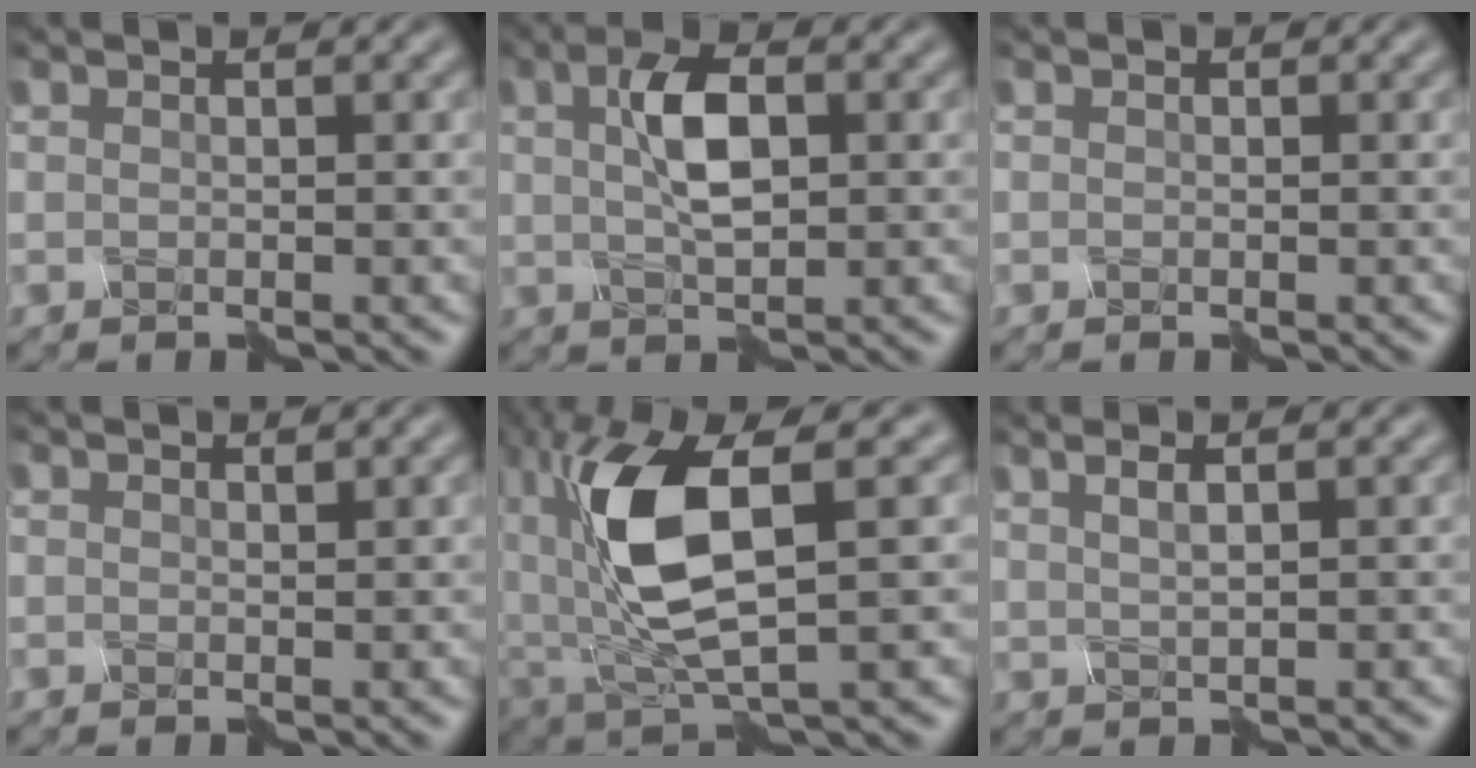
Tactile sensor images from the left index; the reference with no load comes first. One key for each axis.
{"total": 4.4, "fx": 0.5, "fy": 1.8, "fz": 4.0, "tx": -0.084, "ty": 0.009, "tz": 0.008}
{"total": 0.5, "fx": -0.4, "fy": 0.3, "fz": 0.0, "tx": 0.002, "ty": 0.000, "tz": -0.009}
{"total": 0.0}
{"total": 9.6, "fx": 1.1, "fy": 3.9, "fz": 8.7, "tx": -0.190, "ty": 0.001, "tz": 0.024}
{"total": 2.1, "fx": 1.0, "fy": 0.4, "fz": 1.8, "tx": -0.016, "ty": 0.008, "tz": 0.006}